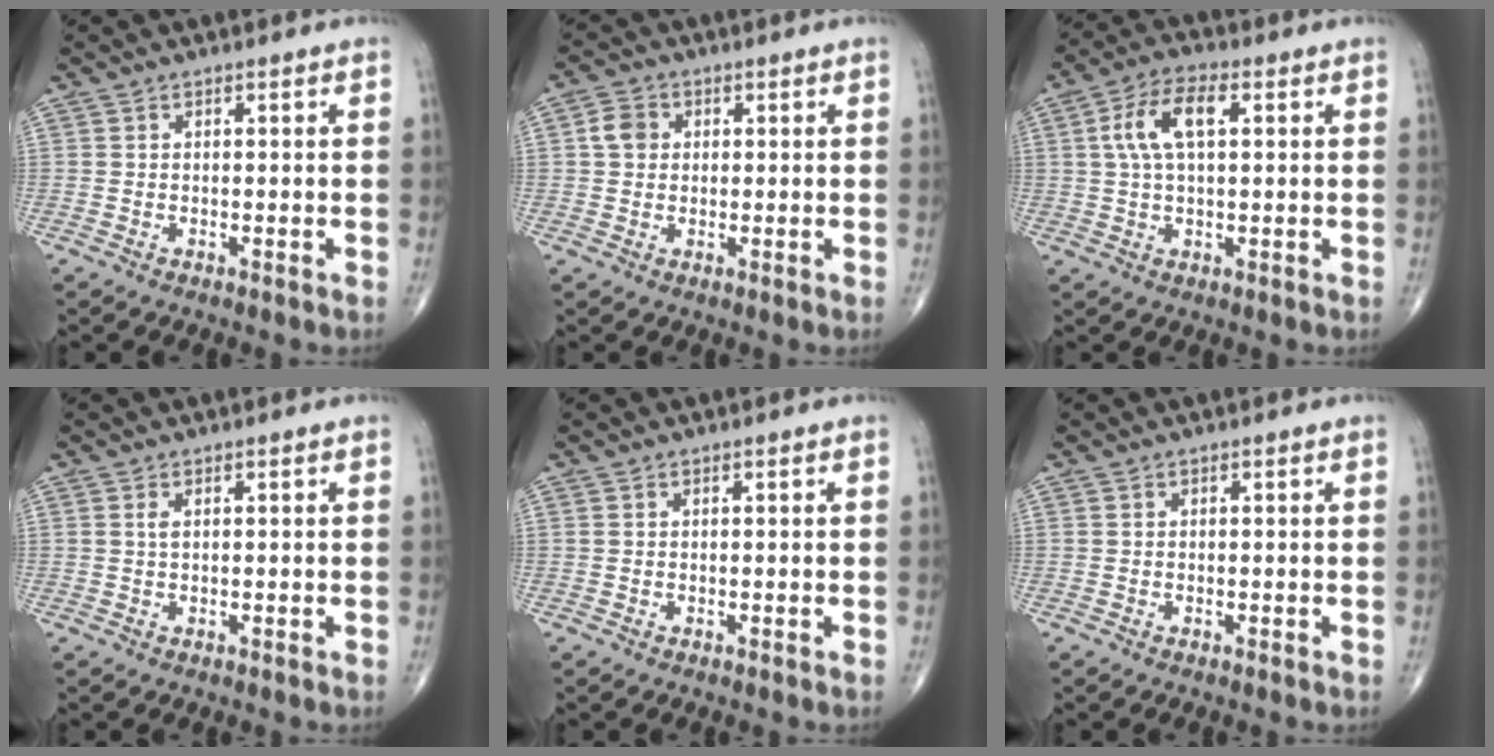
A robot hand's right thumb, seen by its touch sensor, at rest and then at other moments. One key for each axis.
{"total": 4.0, "fx": 0.7, "fy": 3.4, "fz": 2.0, "tx": -0.030, "ty": 0.005, "tz": 0.007}
{"total": 8.9, "fx": 2.1, "fy": 4.1, "fz": 7.7, "tx": -0.152, "ty": 0.019, "tz": 0.035}
{"total": 1.0, "fx": 0.4, "fy": 0.4, "fz": 0.9, "tx": -0.019, "ty": 0.004, "tz": 0.008}
{"total": 0.0}
{"total": 0.0}